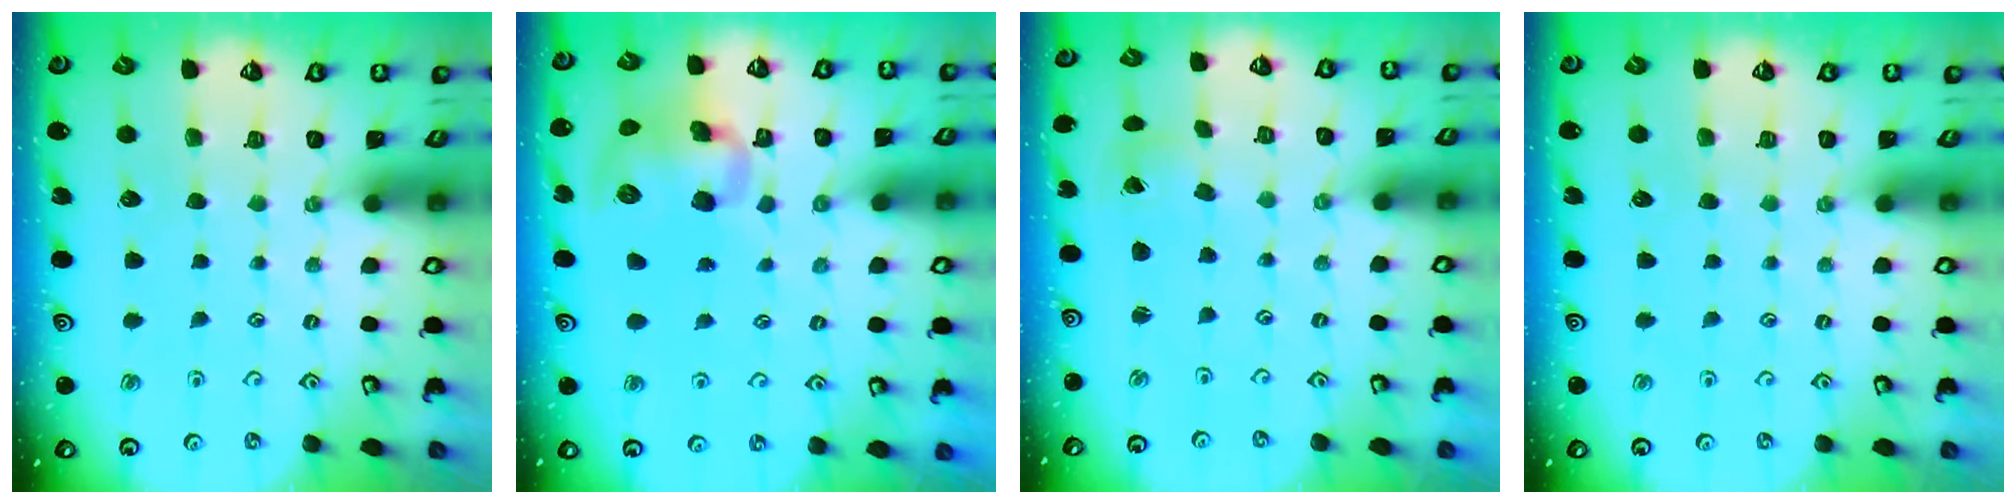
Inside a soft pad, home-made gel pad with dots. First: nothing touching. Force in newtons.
{"total": 11.5, "press": 11.3, "slide": 1.8}
{"total": 2.1, "press": 2.1, "slide": 0.1}
{"total": 0.0}